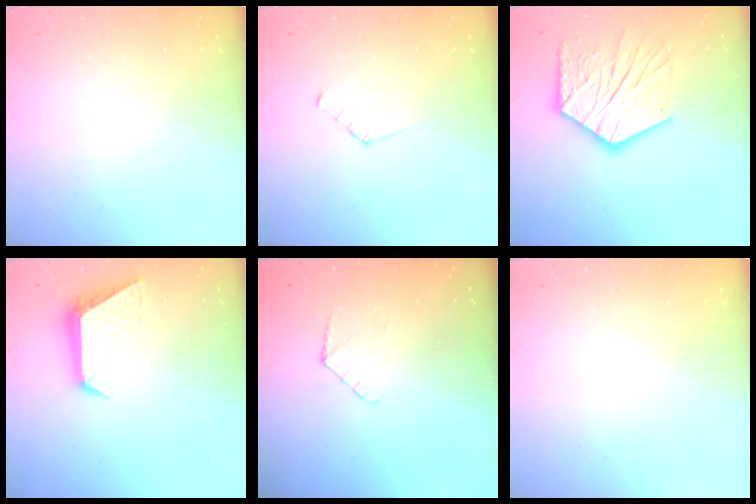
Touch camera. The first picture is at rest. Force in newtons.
{"total": 2.8, "press": 2.7, "slide": 0.3}
{"total": 18.1, "press": 18.1, "slide": 1.3}
{"total": 9.8, "press": 9.8, "slide": 0.7}
{"total": 5.3, "press": 5.2, "slide": 0.5}
{"total": 0.0}